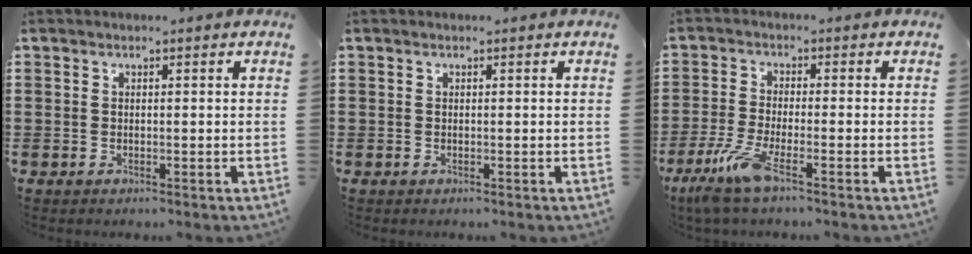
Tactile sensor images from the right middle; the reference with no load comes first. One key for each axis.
{"total": 0.0}
{"total": 6.2, "fx": -3.6, "fy": 1.0, "fz": 5.0, "tx": -0.122, "ty": -0.019, "tz": -0.071}